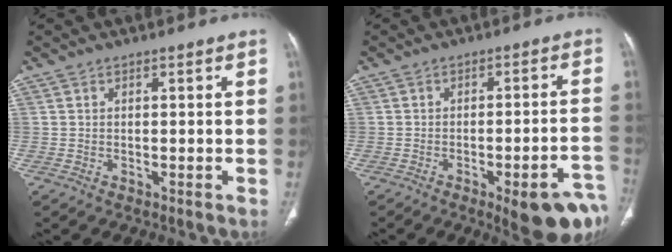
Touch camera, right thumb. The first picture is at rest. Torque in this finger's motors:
{"motor_torque": [0.07, 0.15, 1.00, -0.89, 0.10]}